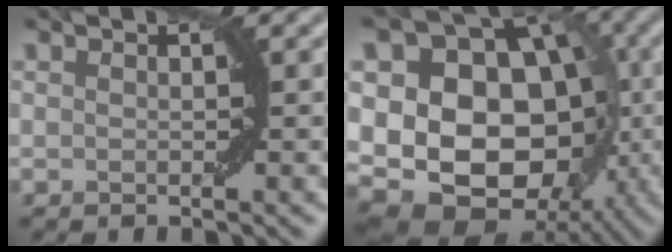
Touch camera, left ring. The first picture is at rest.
{"total": 16.4, "force": [-1.0, 12.9, 10.0], "torque": [-0.132, 0.007, -0.025]}